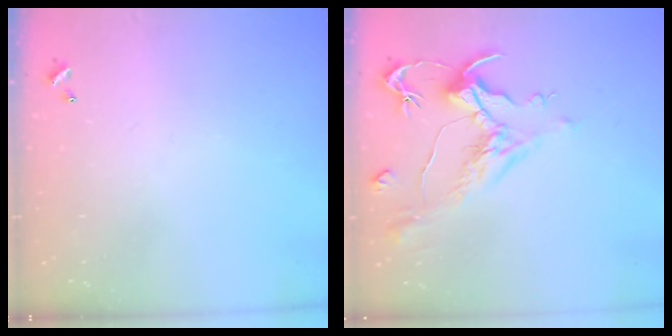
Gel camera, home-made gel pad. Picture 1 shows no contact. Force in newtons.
{"total": 1.6, "press": 0.6, "slide": 1.4}